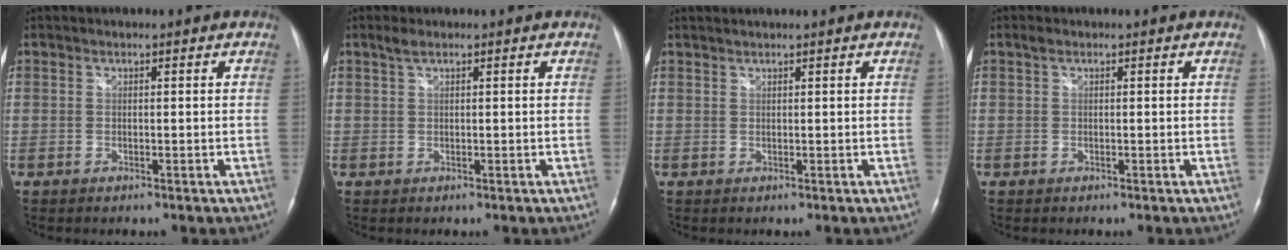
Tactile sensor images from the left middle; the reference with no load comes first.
{"total": 1.3, "force": [1.0, 0.2, 0.9], "torque": [-0.025, 0.010, 0.023]}
{"total": 2.2, "force": [1.9, -0.5, 1.0], "torque": [-0.011, 0.019, 0.035]}
{"total": 0.7, "force": [0.4, 0.4, 0.4], "torque": [-0.009, 0.012, 0.008]}